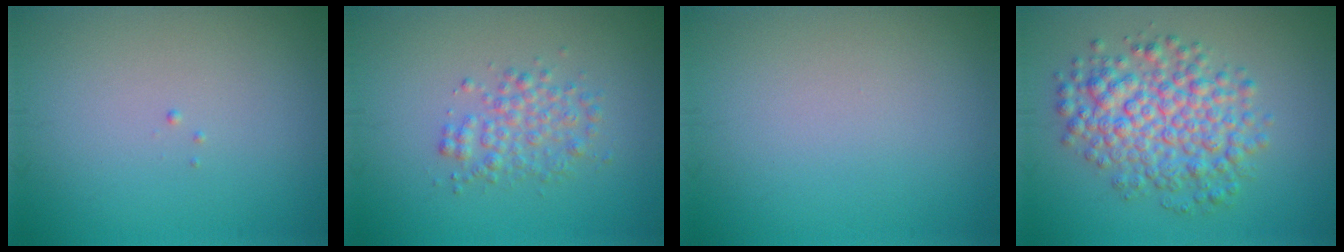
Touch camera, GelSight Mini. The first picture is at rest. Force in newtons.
{"total": 2.6, "press": 2.6, "slide": 0.0}
{"total": 0.0}
{"total": 6.2, "press": 6.2, "slide": 0.1}